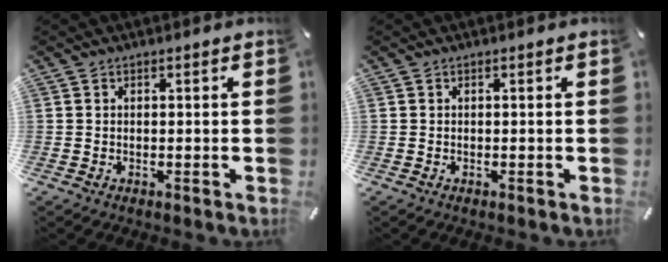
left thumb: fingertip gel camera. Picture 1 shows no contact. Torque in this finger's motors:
{"motor_torque": [-0.03, -0.02, -0.14, -0.08, 0.00]}